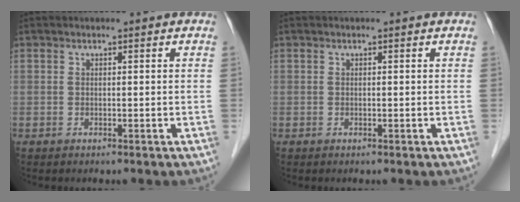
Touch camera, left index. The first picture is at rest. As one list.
[{"total": 0.0}]